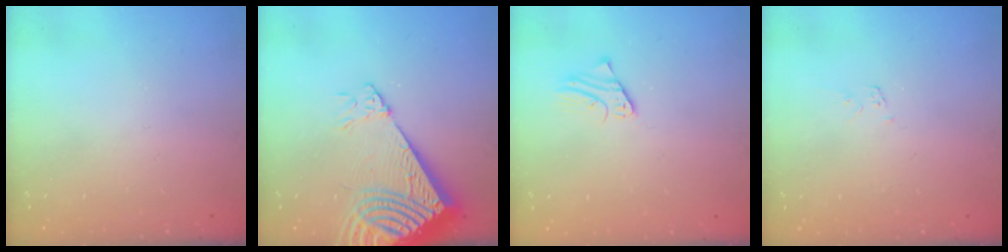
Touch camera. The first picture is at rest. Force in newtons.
{"total": 14.7, "press": 14.6, "slide": 2.2}
{"total": 1.9, "press": 1.9, "slide": 0.1}
{"total": 3.7, "press": 3.7, "slide": 0.1}